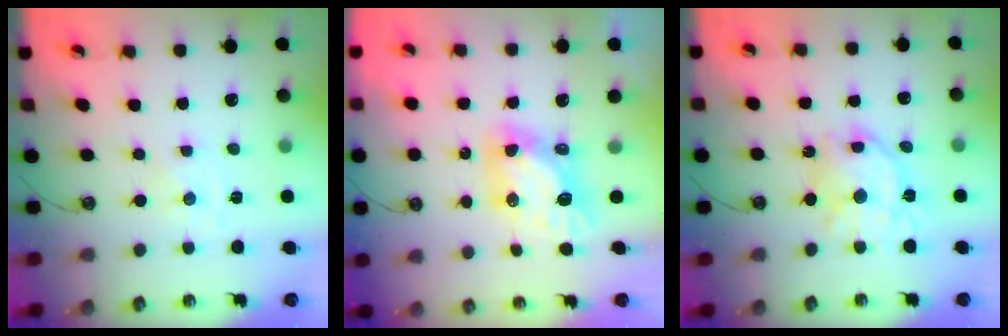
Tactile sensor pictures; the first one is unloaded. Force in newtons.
{"total": 9.2, "press": 9.1, "slide": 1.0}
{"total": 16.9, "press": 16.8, "slide": 1.6}